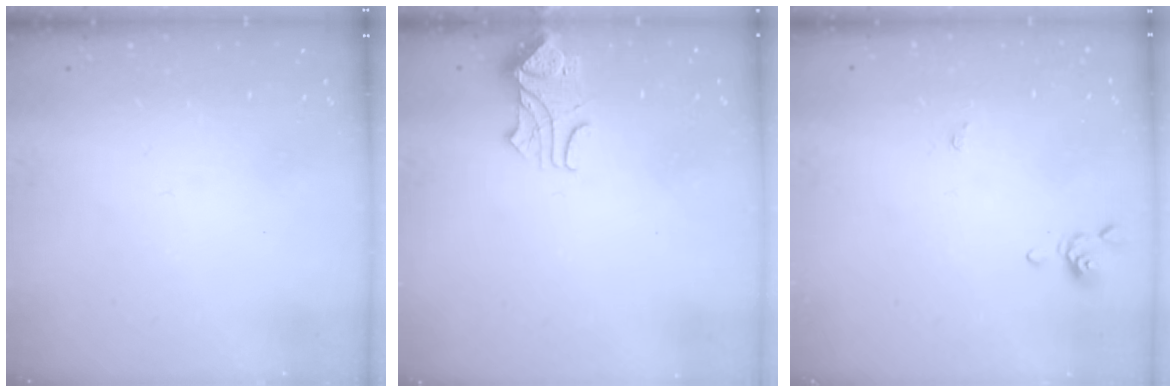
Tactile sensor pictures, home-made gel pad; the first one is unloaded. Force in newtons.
{"total": 1.1, "press": 0.7, "slide": 0.9}
{"total": 0.0}